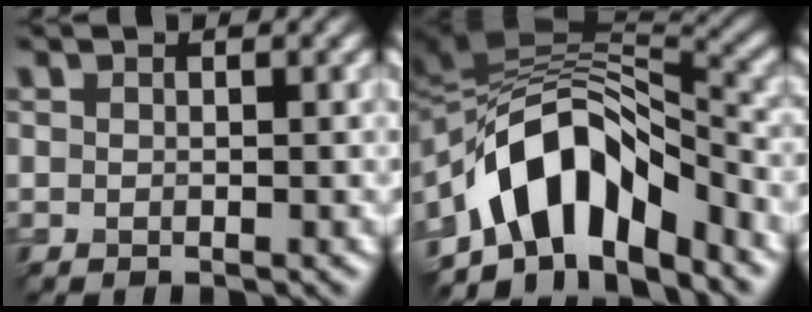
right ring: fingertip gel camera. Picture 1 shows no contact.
{"total": 10.8, "force": [-5.8, 5.6, 7.3], "torque": [-0.130, 0.012, -0.088]}